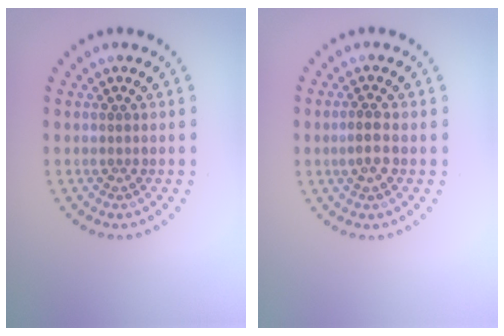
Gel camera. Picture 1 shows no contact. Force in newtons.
{"total": 1.7, "press": 1.6, "slide": 0.4}